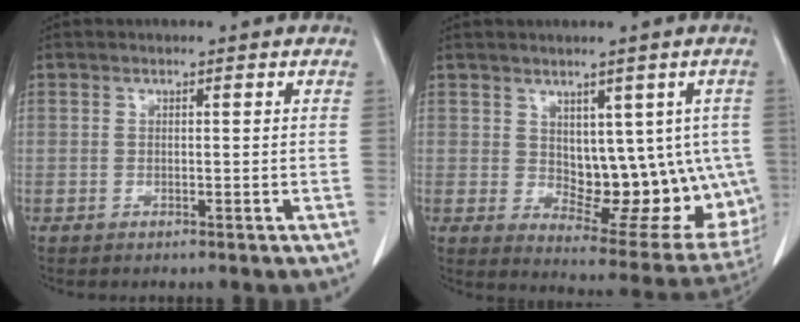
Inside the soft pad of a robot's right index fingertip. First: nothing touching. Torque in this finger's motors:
{"motor_torque": [0.33, 0.14, 0.20, 0.03]}